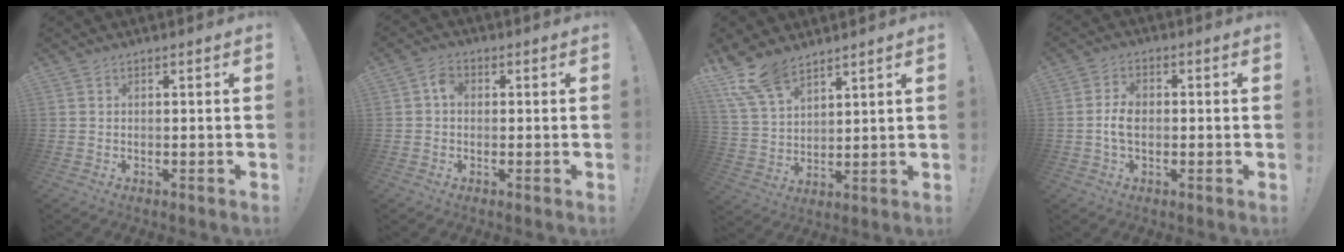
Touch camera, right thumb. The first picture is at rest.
{"total": 3.8, "force": [0.3, 2.9, 2.5], "torque": [-0.043, 0.012, 0.004]}
{"total": 13.1, "force": [9.7, 6.4, 6.0], "torque": [-0.123, -0.050, 0.188]}
{"total": 5.6, "force": [-0.7, 3.6, 4.2], "torque": [-0.073, 0.006, -0.015]}